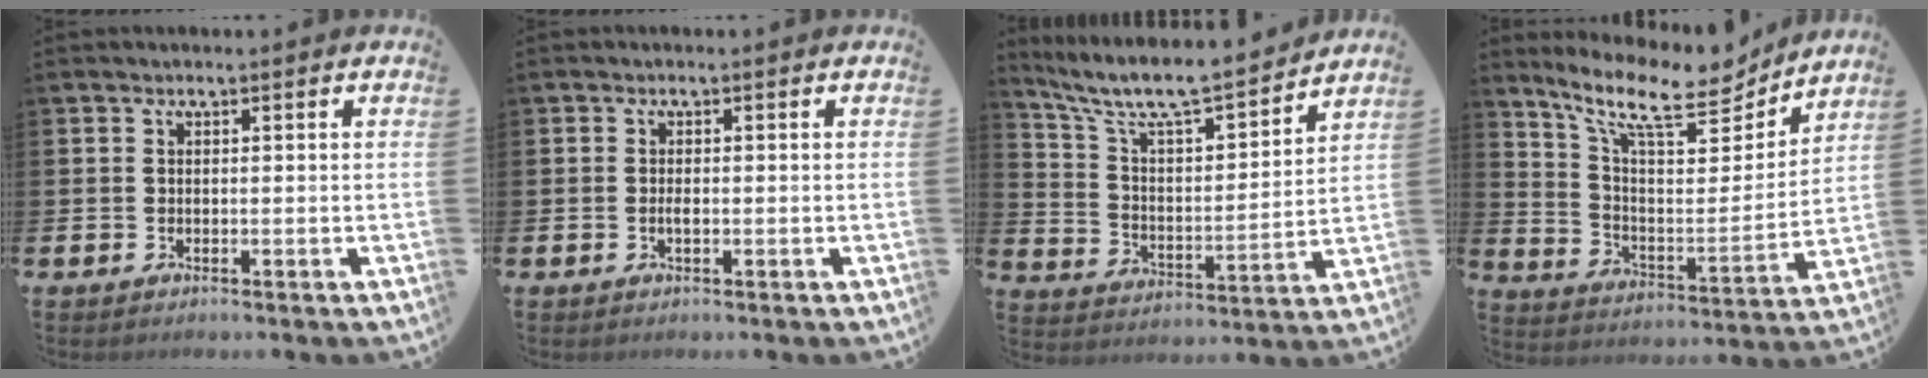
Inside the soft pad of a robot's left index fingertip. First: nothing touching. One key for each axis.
{"total": 1.0, "fx": -0.2, "fy": 0.4, "fz": 0.9, "tx": -0.014, "ty": -0.001, "tz": -0.006}
{"total": 8.7, "fx": 7.7, "fy": 1.5, "fz": 3.8, "tx": -0.105, "ty": -0.055, "tz": 0.126}
{"total": 11.6, "fx": 9.7, "fy": 3.3, "fz": 5.6, "tx": -0.130, "ty": -0.062, "tz": 0.162}